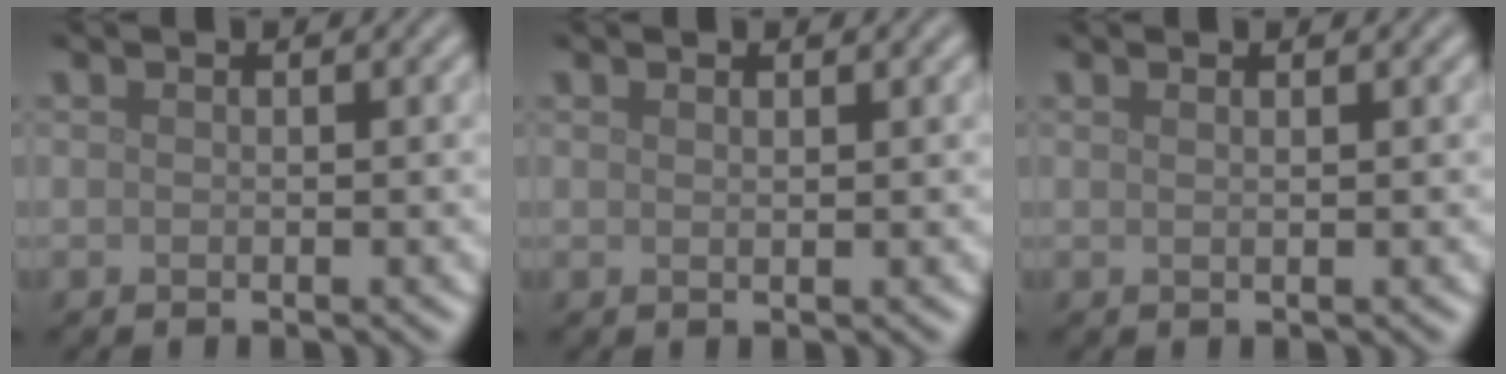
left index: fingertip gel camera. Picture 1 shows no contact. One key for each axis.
{"total": 0.6, "fx": 0.5, "fy": 0.1, "fz": 0.3, "tx": -0.001, "ty": 0.001, "tz": 0.009}
{"total": 1.4, "fx": 0.8, "fy": 0.6, "fz": 1.0, "tx": -0.003, "ty": -0.001, "tz": -0.002}